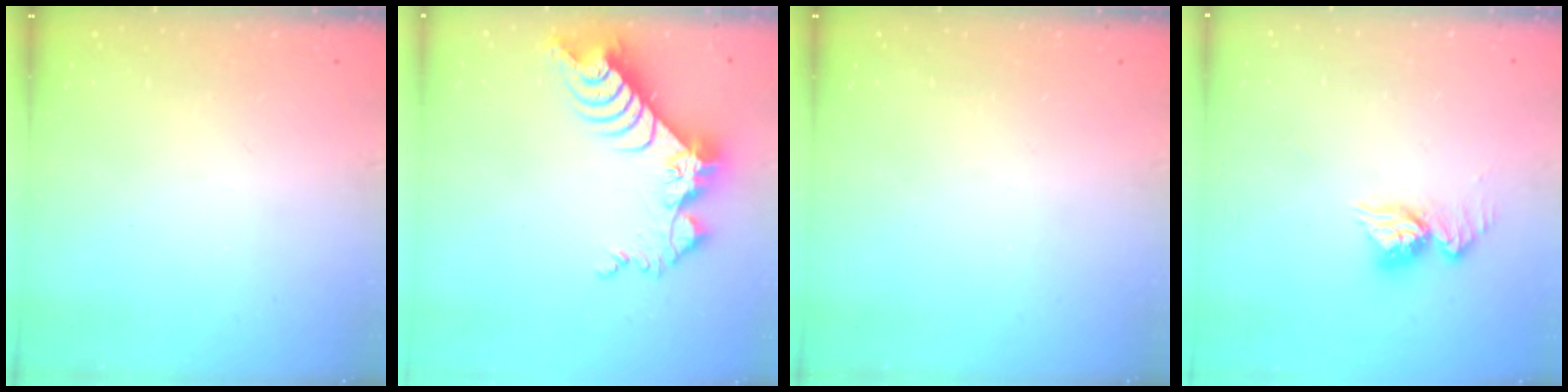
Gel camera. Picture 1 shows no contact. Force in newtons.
{"total": 11.3, "press": 11.2, "slide": 0.8}
{"total": 0.0}
{"total": 9.7, "press": 9.7, "slide": 0.9}